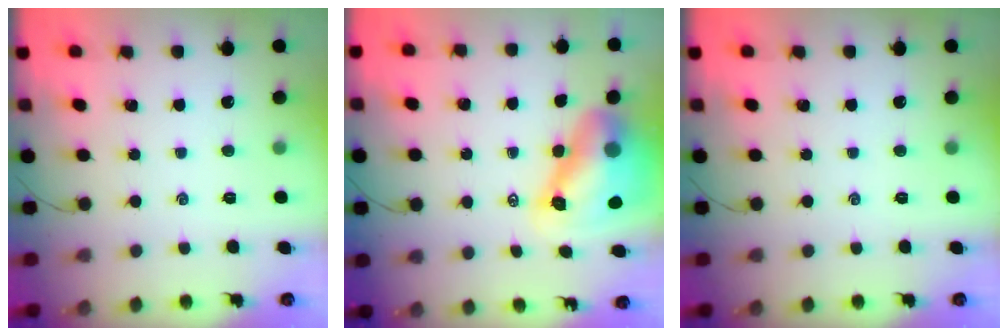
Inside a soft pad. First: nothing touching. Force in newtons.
{"total": 11.2, "press": 10.7, "slide": 3.5}
{"total": 0.0}